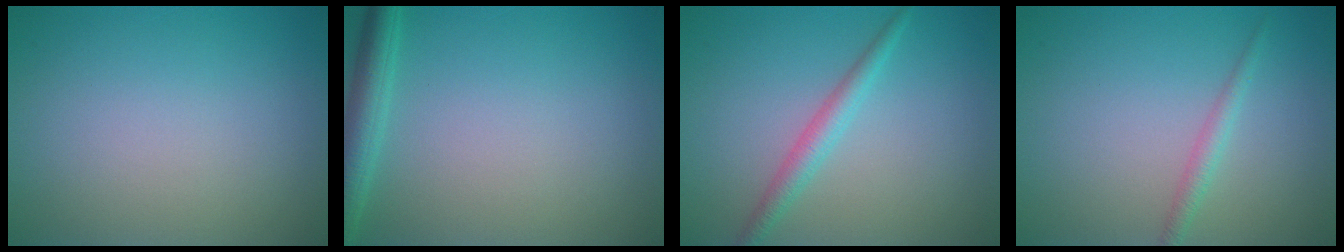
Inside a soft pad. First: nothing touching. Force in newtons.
{"total": 3.0, "press": 3.0, "slide": 0.2}
{"total": 2.1, "press": 2.1, "slide": 0.1}
{"total": 1.4, "press": 1.4, "slide": 0.0}